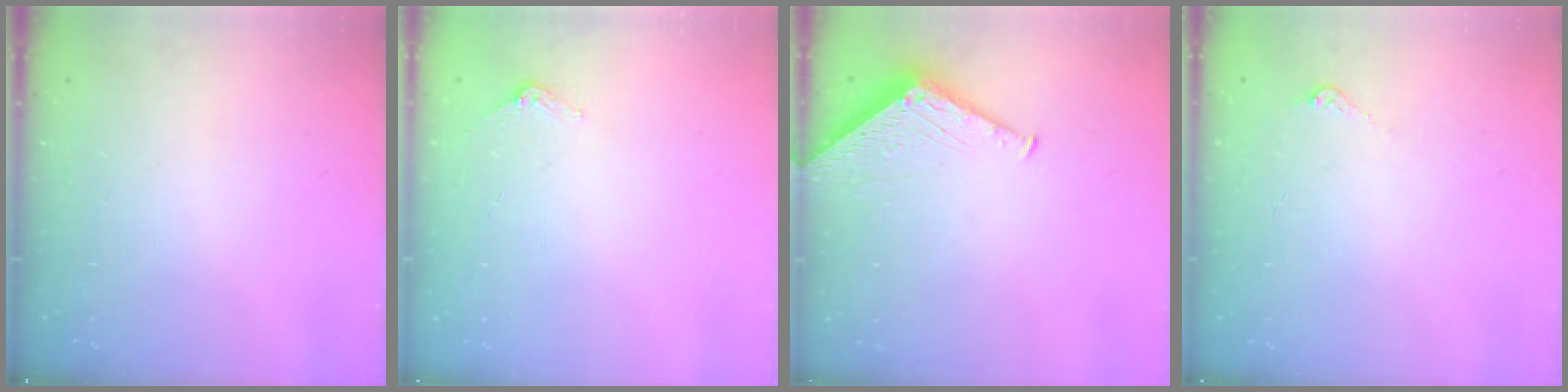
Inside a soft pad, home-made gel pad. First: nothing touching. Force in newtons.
{"total": 2.9, "press": 2.9, "slide": 0.2}
{"total": 3.8, "press": 3.8, "slide": 0.5}
{"total": 4.8, "press": 4.8, "slide": 0.6}